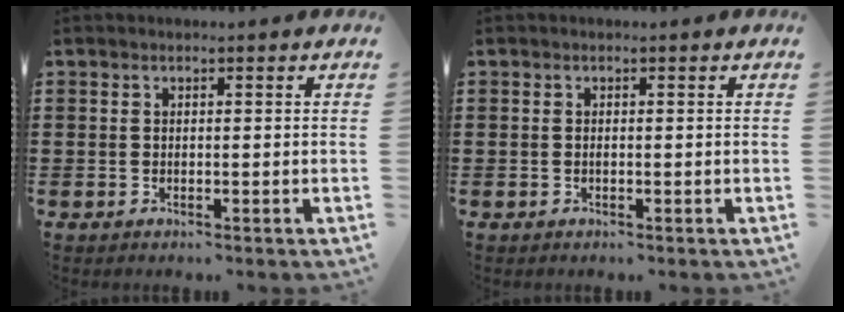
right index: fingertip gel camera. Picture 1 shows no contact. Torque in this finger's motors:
{"motor_torque": [2.14, 0.00, 0.03, 0.02]}